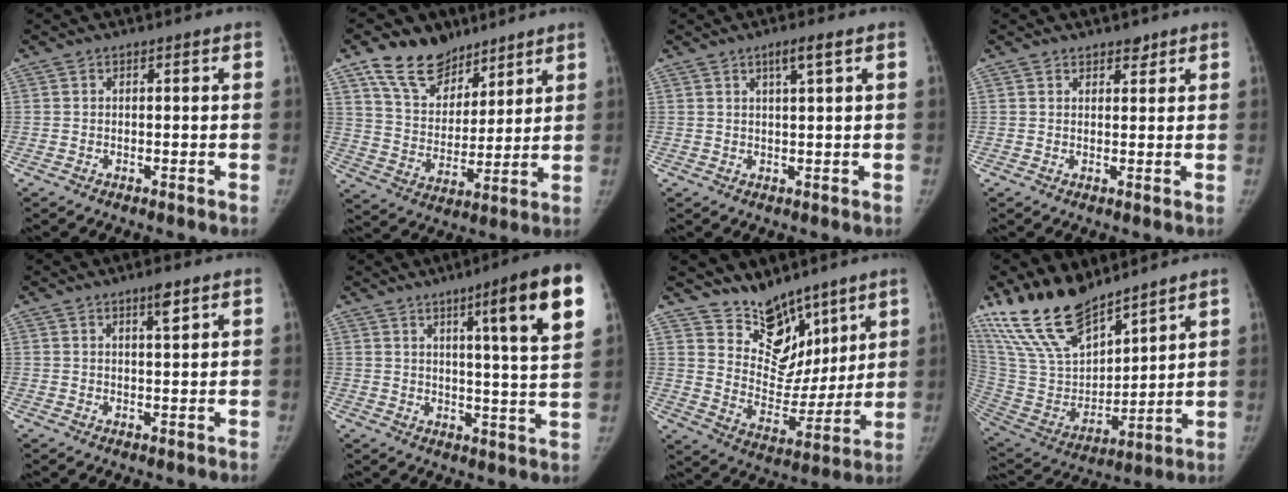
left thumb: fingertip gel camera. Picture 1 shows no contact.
{"total": 13.6, "force": [9.5, 8.5, 4.8], "torque": [-0.049, -0.049, 0.177]}
{"total": 3.1, "force": [1.6, 0.1, 2.6], "torque": [-0.050, -0.004, 0.031]}
{"total": 2.0, "force": [1.6, 1.1, 0.6], "torque": [0.005, -0.009, 0.020]}
{"total": 2.8, "force": [1.8, 0.4, 2.2], "torque": [-0.031, -0.012, 0.029]}
{"total": 15.7, "force": [7.4, 1.2, 13.9], "torque": [-0.178, -0.028, 0.096]}
{"total": 14.2, "force": [10.7, 7.9, 4.9], "torque": [-0.027, -0.073, 0.195]}
{"total": 19.3, "force": [15.8, 7.2, 8.5], "torque": [-0.129, -0.076, 0.315]}